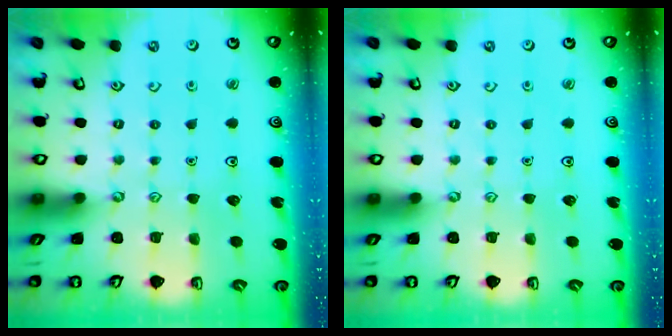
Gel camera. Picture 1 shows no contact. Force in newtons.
{"total": 0.0}